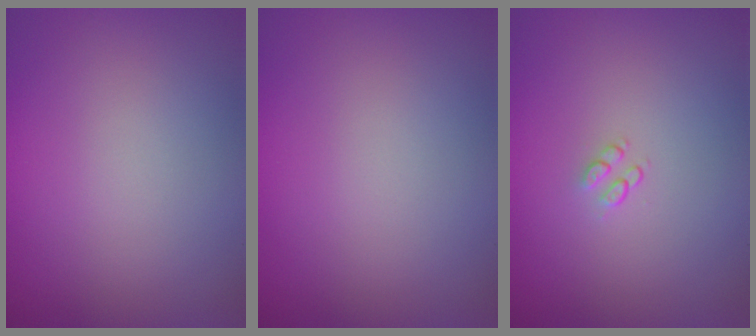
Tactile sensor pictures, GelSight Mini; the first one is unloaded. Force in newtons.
{"total": 0.0}
{"total": 0.9, "press": 0.6, "slide": 0.7}